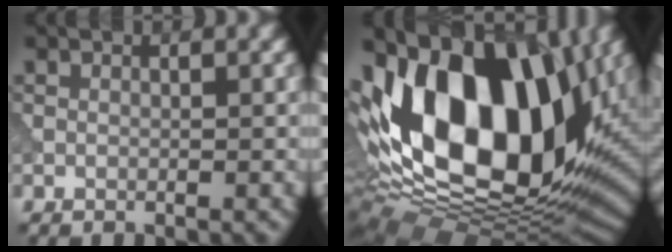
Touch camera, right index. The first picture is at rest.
{"total": 17.6, "force": [4.1, 10.8, 13.3], "torque": [-0.233, 0.014, 0.058]}